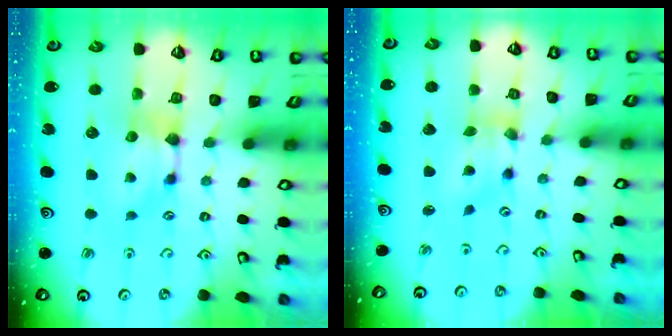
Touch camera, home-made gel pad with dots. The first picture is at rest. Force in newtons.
{"total": 2.4, "press": 1.6, "slide": 1.7}